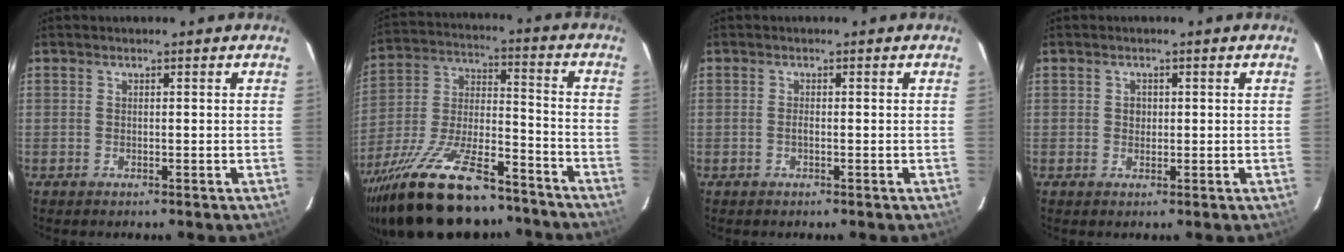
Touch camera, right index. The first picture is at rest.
{"total": 26.4, "force": [-19.7, 9.1, 15.1], "torque": [-0.293, -0.018, -0.311]}
{"total": 0.7, "force": [-0.3, 0.3, 0.6], "torque": [-0.011, 0.000, -0.005]}
{"total": 1.5, "force": [0.1, 1.4, 0.5], "torque": [-0.006, 0.005, 0.001]}